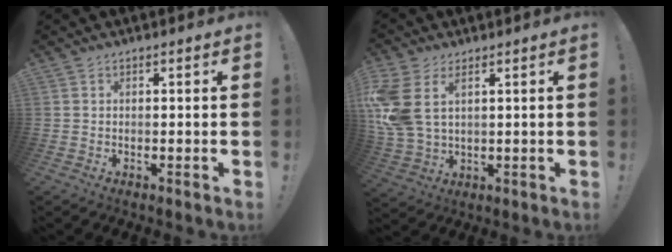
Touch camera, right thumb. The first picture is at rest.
{"total": 11.6, "force": [4.4, 7.1, 8.0], "torque": [-0.179, -0.016, 0.087]}